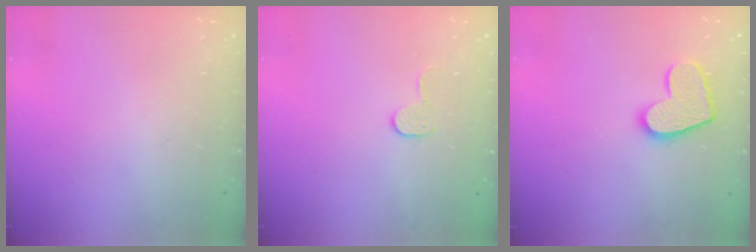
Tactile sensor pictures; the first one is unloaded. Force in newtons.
{"total": 5.7, "press": 5.7, "slide": 0.3}
{"total": 12.1, "press": 12.0, "slide": 0.8}